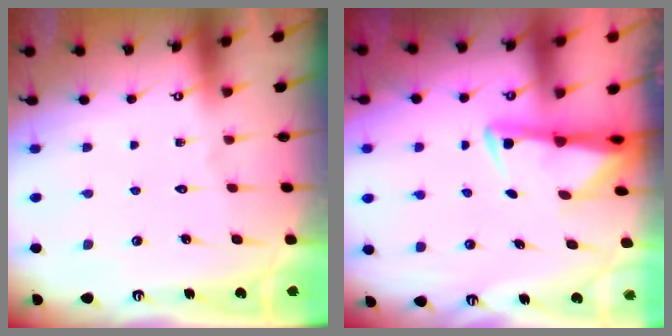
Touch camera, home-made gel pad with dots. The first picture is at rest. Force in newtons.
{"total": 2.8, "press": 2.8, "slide": 0.4}